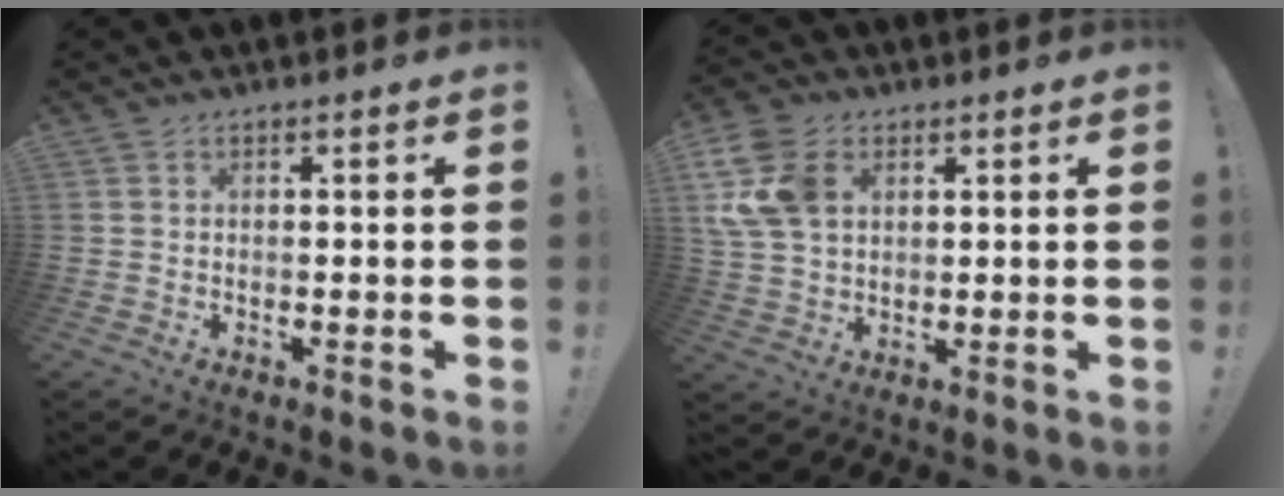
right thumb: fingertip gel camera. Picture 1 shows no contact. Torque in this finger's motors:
{"motor_torque": [0.46, 0.68, 1.18, 0.35, 0.09]}